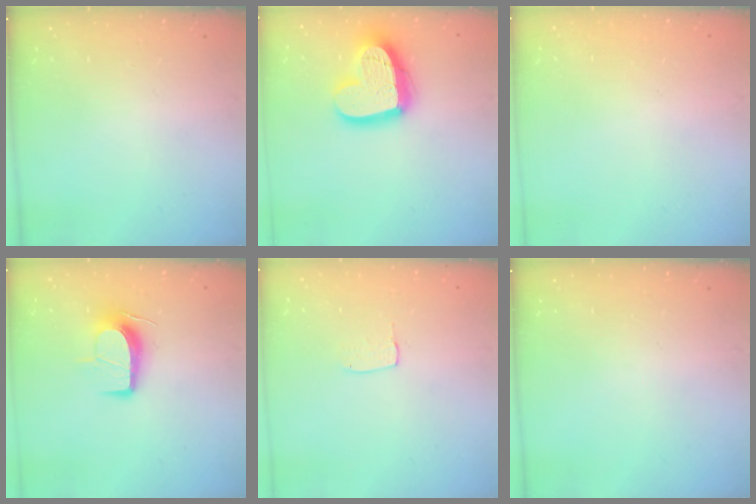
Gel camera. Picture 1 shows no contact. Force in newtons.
{"total": 21.4, "press": 21.3, "slide": 2.1}
{"total": 0.6, "press": 0.6, "slide": 0.1}
{"total": 10.3, "press": 10.3, "slide": 0.6}
{"total": 3.3, "press": 3.3, "slide": 0.1}
{"total": 0.0}